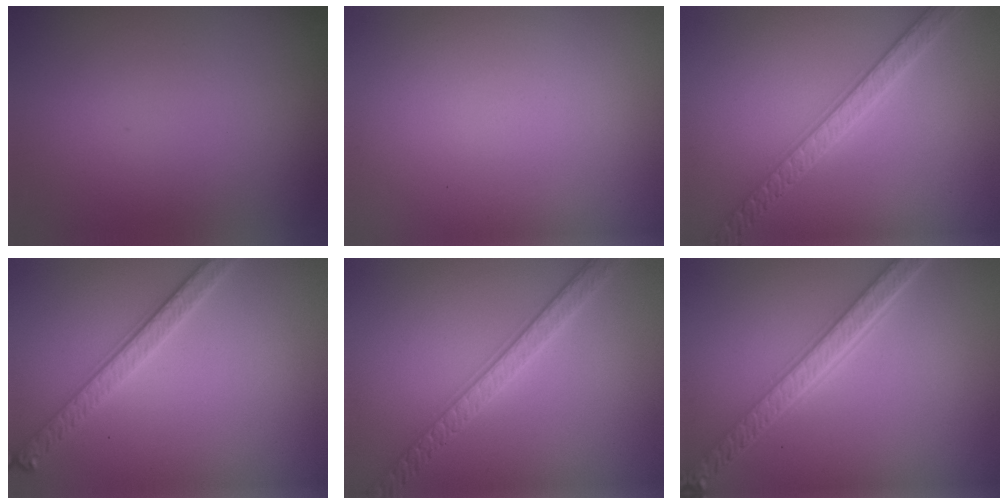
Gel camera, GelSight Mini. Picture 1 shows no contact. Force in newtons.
{"total": 0.0}
{"total": 3.8, "press": 3.7, "slide": 0.9}
{"total": 2.8, "press": 2.7, "slide": 0.8}
{"total": 3.3, "press": 3.3, "slide": 0.1}
{"total": 5.3, "press": 4.0, "slide": 3.5}